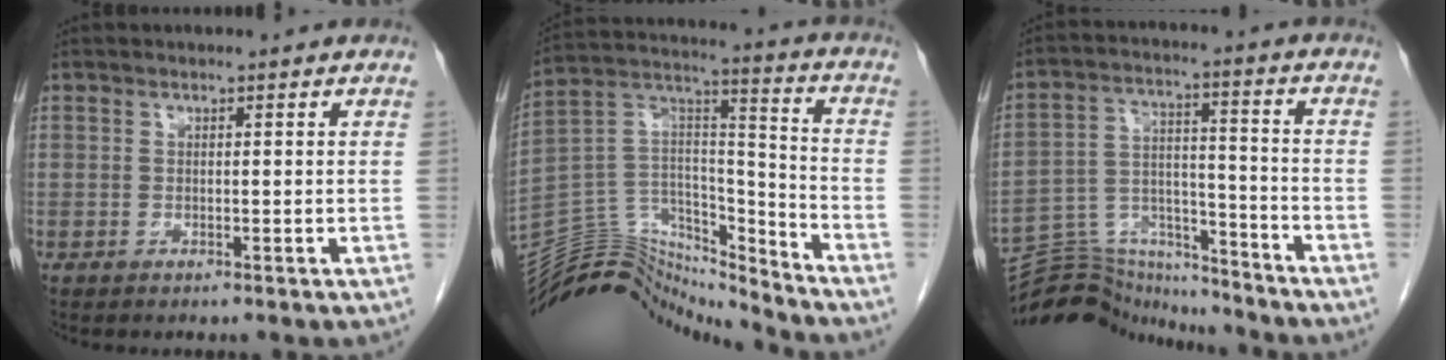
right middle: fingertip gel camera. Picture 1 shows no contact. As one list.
[{"total": 16.2, "force": [-15.8, 3.5, 1.1], "torque": [-0.012, 0.087, -0.275]}, {"total": 14.2, "force": [-14.1, 2.0, 0.7], "torque": [-0.013, 0.047, -0.234]}]